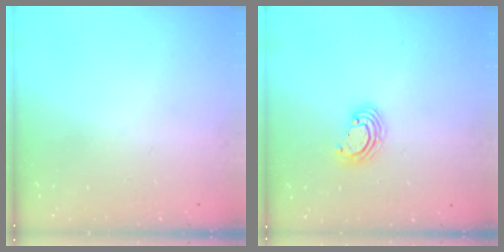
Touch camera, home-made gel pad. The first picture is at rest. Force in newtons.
{"total": 3.6, "press": 3.6, "slide": 0.2}